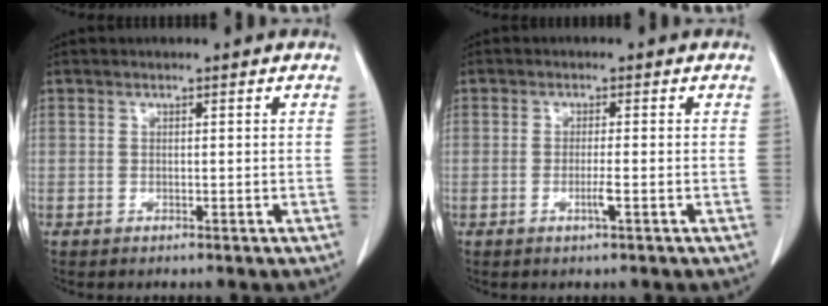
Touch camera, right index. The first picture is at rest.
{"total": 2.0, "force": [-0.8, -0.2, 1.8], "torque": [-0.036, -0.001, -0.014]}